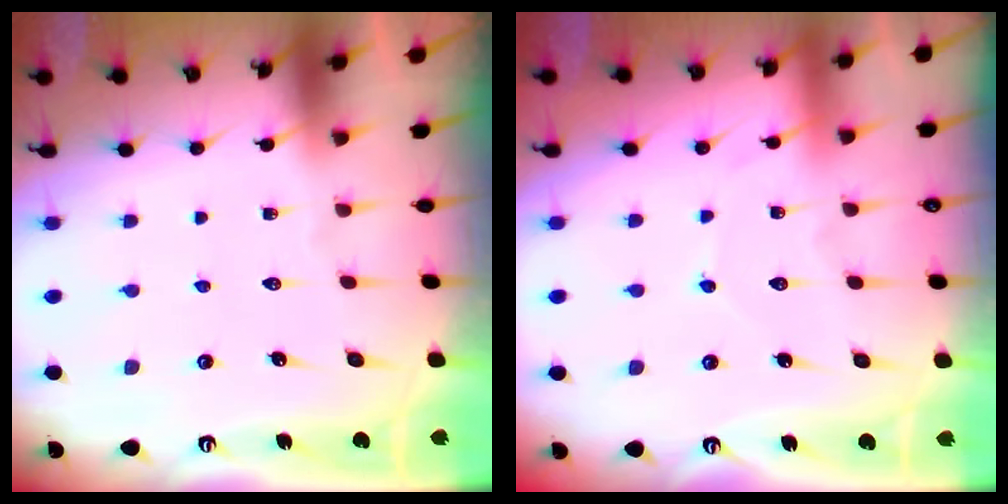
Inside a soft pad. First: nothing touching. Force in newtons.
{"total": 3.9, "press": 3.9, "slide": 0.4}